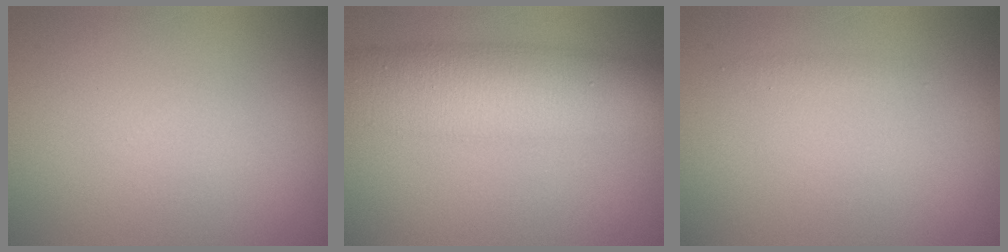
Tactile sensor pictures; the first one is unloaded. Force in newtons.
{"total": 7.7, "press": 7.7, "slide": 0.1}
{"total": 0.5, "press": 0.5, "slide": 0.0}